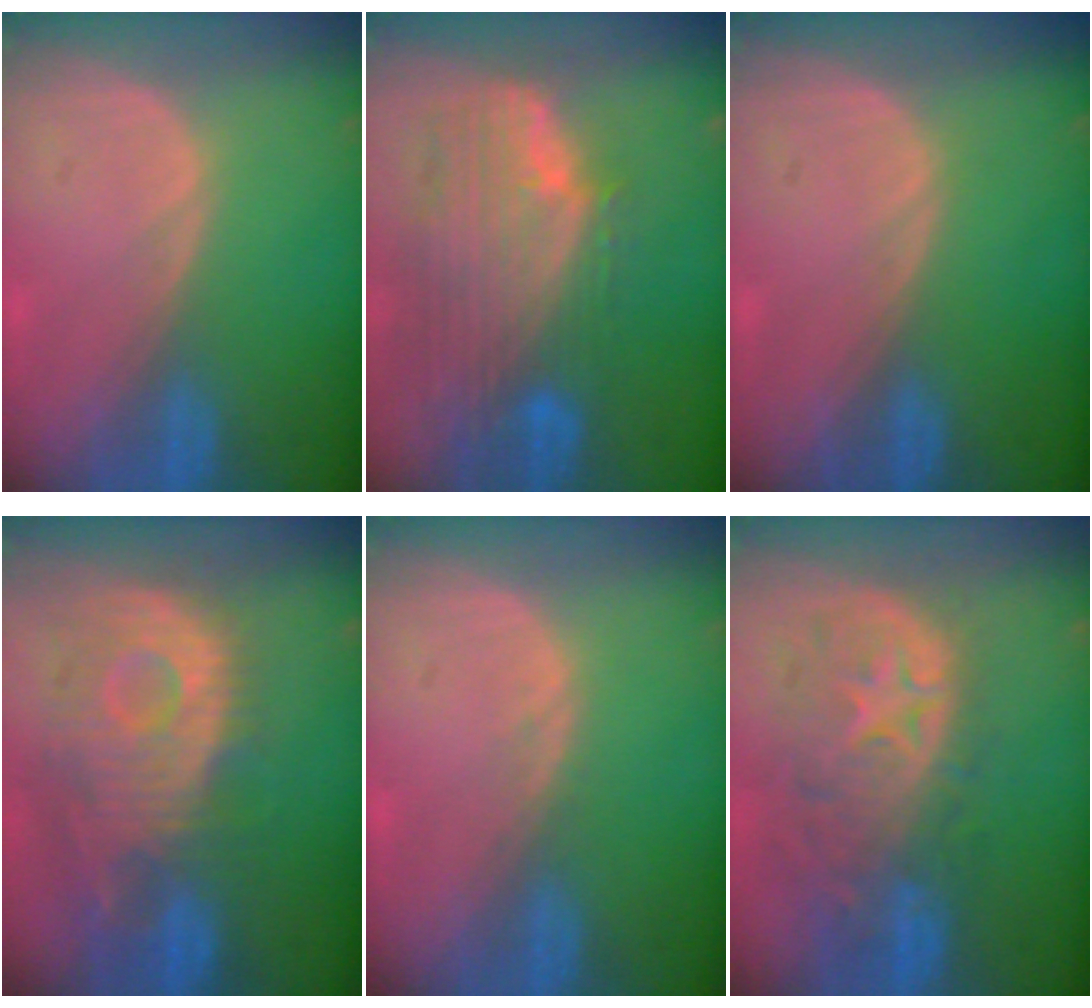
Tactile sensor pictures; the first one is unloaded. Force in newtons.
{"total": 11.5, "press": 9.8, "slide": 6.0}
{"total": 0.0}
{"total": 12.0, "press": 10.7, "slide": 5.5}
{"total": 0.6, "press": 0.6, "slide": 0.1}
{"total": 11.0, "press": 9.8, "slide": 5.1}